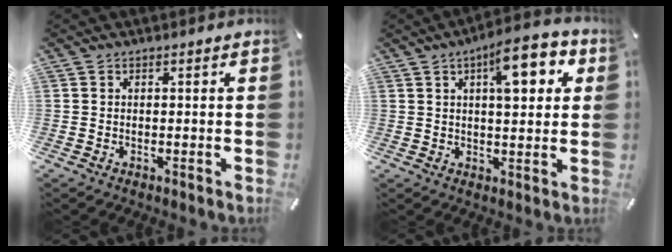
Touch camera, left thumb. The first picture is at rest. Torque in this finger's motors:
{"motor_torque": [1.89, 2.00, 0.29, -0.18, 0.13]}